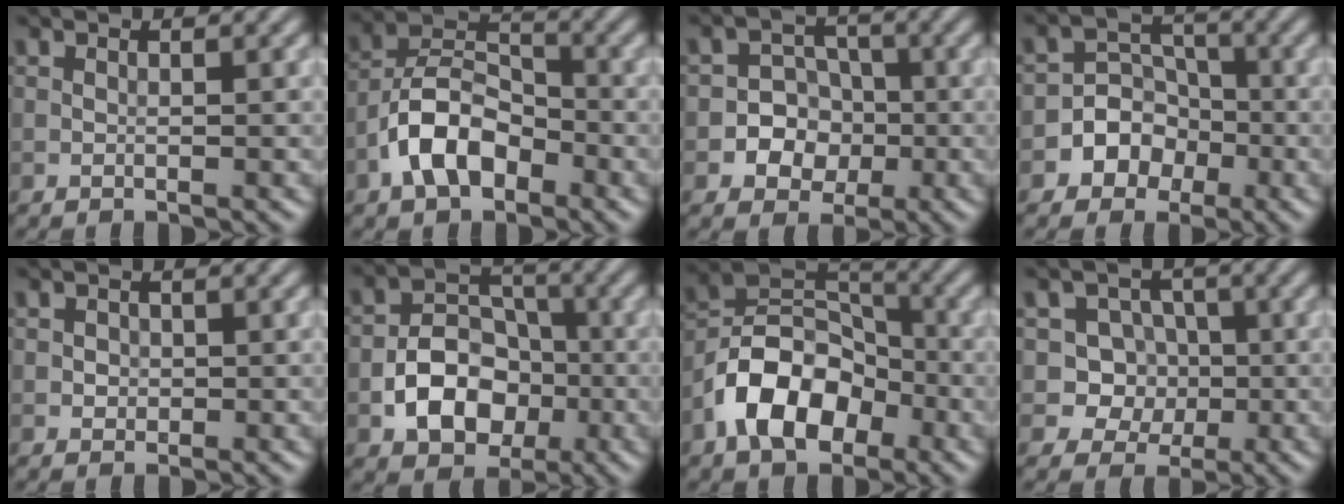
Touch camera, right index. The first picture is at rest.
{"total": 6.2, "force": [-3.1, 3.6, 4.0], "torque": [-0.068, 0.011, -0.065]}
{"total": 4.8, "force": [-1.2, 4.4, 1.6], "torque": [0.007, 0.014, -0.041]}
{"total": 5.3, "force": [-2.4, 4.6, 1.2], "torque": [0.020, 0.013, -0.065]}
{"total": 0.9, "force": [0.0, 0.8, 0.3], "torque": [0.001, -0.002, -0.001]}
{"total": 6.6, "force": [-2.2, 4.8, 4.0], "torque": [-0.057, -0.003, -0.035]}
{"total": 8.7, "force": [-4.1, 5.5, 5.4], "torque": [-0.095, 0.008, -0.086]}
{"total": 5.5, "force": [-0.5, 5.2, 1.8], "torque": [-0.011, 0.024, -0.031]}